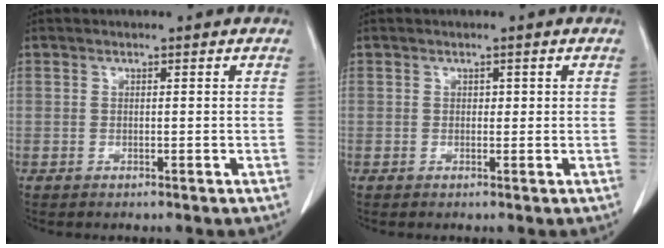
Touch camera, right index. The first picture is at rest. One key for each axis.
{"total": 0.7, "fx": 0.2, "fy": 0.6, "fz": 0.4, "tx": 0.001, "ty": 0.002, "tz": 0.001}